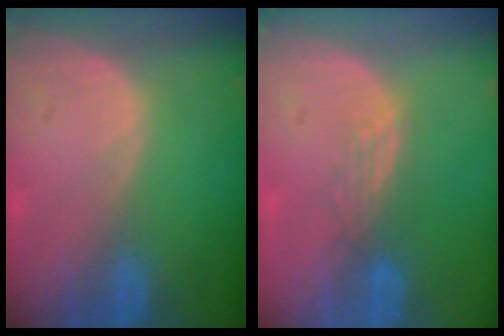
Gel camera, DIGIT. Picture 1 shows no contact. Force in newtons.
{"total": 2.9, "press": 2.4, "slide": 1.6}